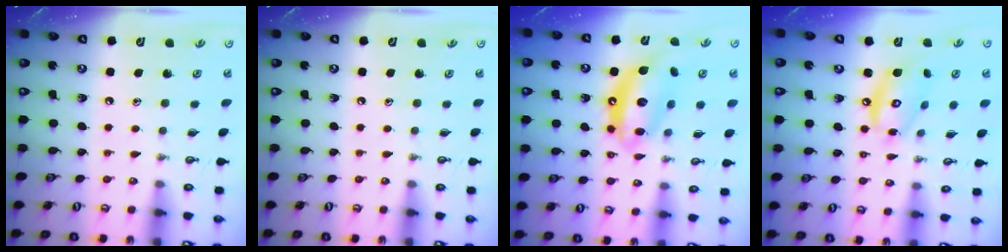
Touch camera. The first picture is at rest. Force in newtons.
{"total": 0.0}
{"total": 13.8, "press": 13.8, "slide": 1.2}
{"total": 12.5, "press": 12.5, "slide": 0.9}